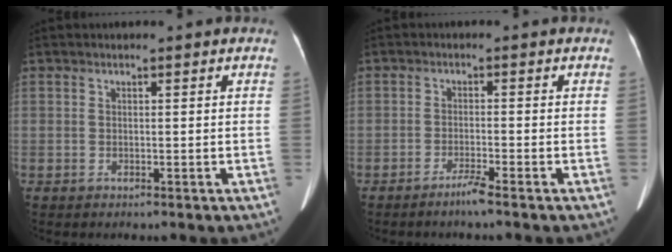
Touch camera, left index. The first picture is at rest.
{"total": 2.4, "force": [-2.0, -0.5, 1.4], "torque": [-0.034, -0.004, -0.037]}